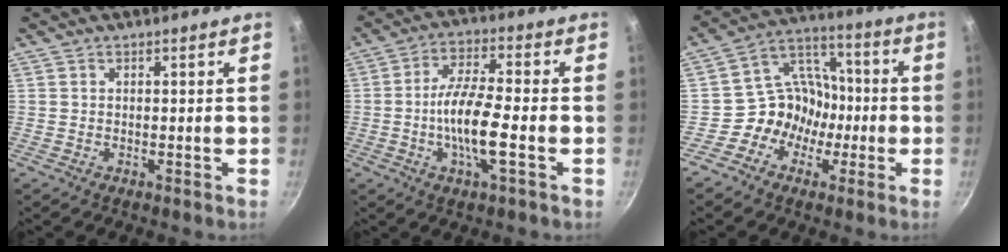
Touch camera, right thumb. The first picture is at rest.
{"total": 10.4, "force": [-2.4, 2.3, 9.9], "torque": [-0.188, 0.019, -0.052]}
{"total": 10.9, "force": [-3.5, 9.6, 3.8], "torque": [-0.002, 0.056, -0.077]}